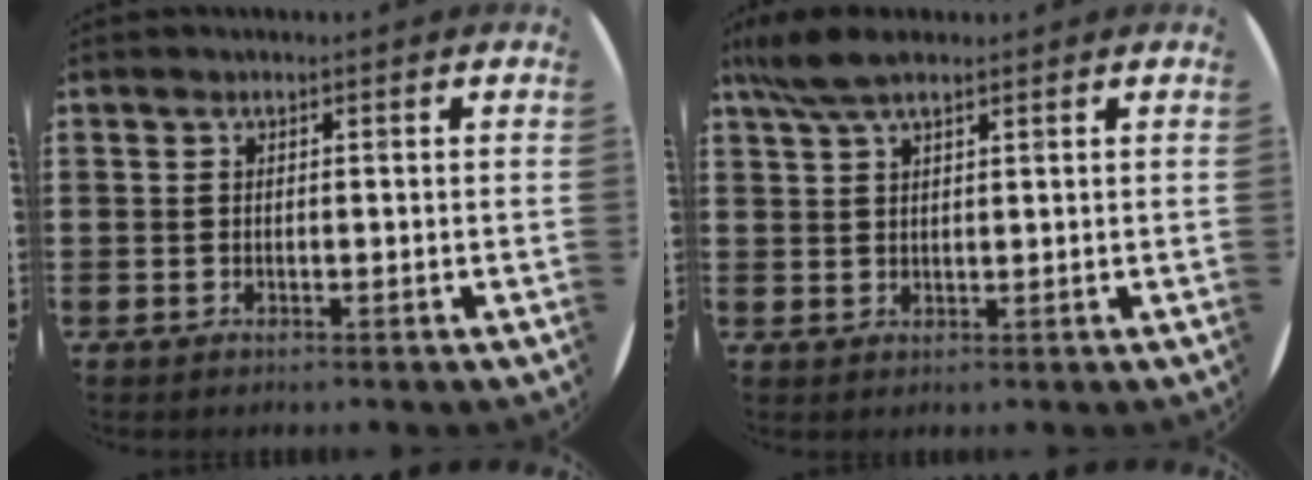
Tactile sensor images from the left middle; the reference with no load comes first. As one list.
[{"total": 5.1, "force": [3.7, 1.3, 3.2], "torque": [-0.070, 0.003, 0.068]}]